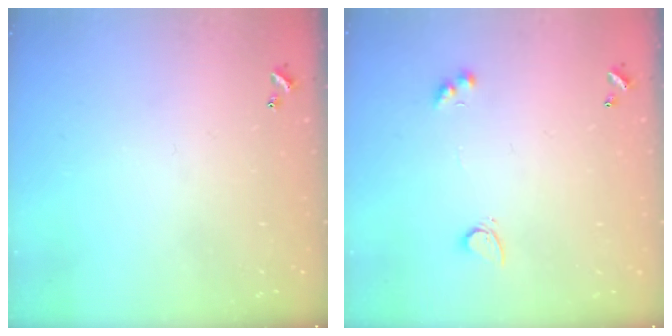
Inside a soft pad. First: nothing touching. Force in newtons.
{"total": 2.9, "press": 2.6, "slide": 1.3}